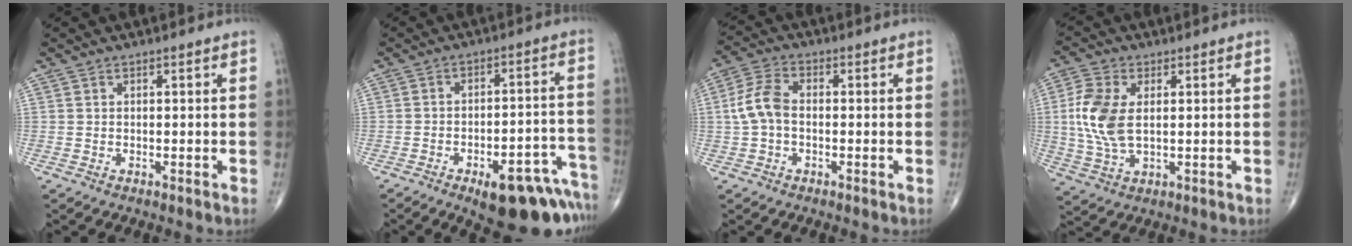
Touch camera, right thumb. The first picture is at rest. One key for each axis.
{"total": 16.6, "fx": -10.2, "fy": 6.2, "fz": 11.5, "tx": -0.079, "ty": 0.083, "tz": -0.131}
{"total": 6.6, "fx": -0.4, "fy": 4.0, "fz": 5.1, "tx": -0.113, "ty": 0.020, "tz": -0.016}
{"total": 9.9, "fx": 1.1, "fy": 5.5, "fz": 8.2, "tx": -0.189, "ty": -0.001, "tz": 0.025}